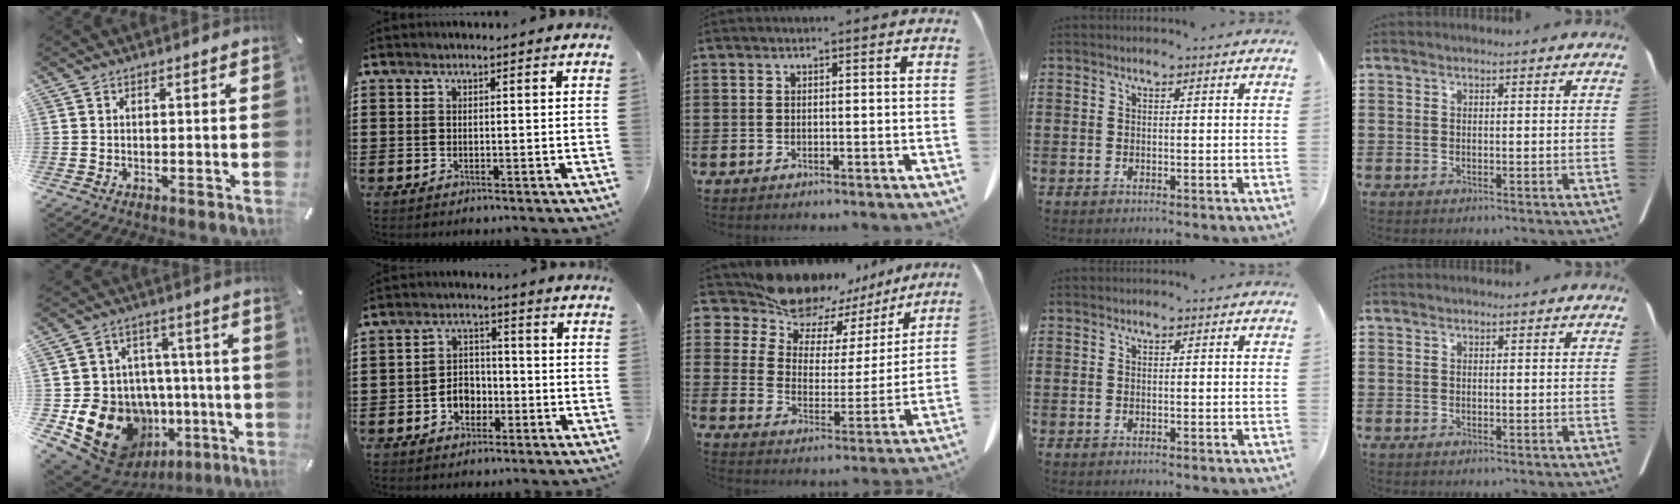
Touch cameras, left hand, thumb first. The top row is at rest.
{"thumb": {"total": 21.0, "force": [-7.6, 16.2, 11.0], "torque": [-0.198, 0.030, -0.093]}, "index": {"total": 4.2, "force": [-1.9, 3.2, 1.9], "torque": [-0.042, 0.008, -0.039]}, "middle": {"total": 12.3, "force": [11.5, 3.7, 2.0], "torque": [-0.085, -0.090, 0.210]}}